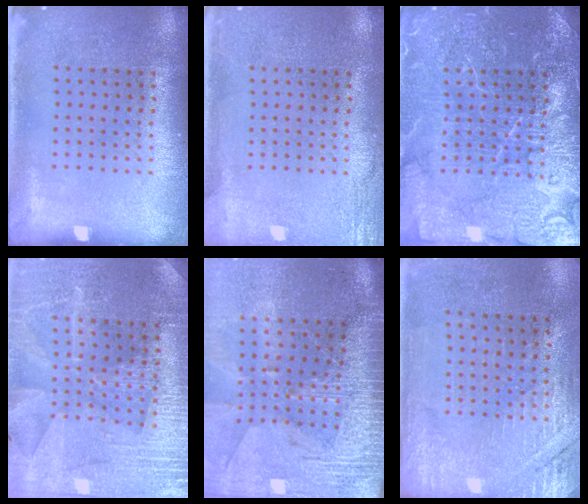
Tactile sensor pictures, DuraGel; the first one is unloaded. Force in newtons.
{"total": 2.2, "press": 2.2, "slide": 0.4}
{"total": 5.4, "press": 5.3, "slide": 0.8}
{"total": 3.3, "press": 3.3, "slide": 0.7}
{"total": 3.9, "press": 3.4, "slide": 1.8}
{"total": 2.8, "press": 2.5, "slide": 1.2}